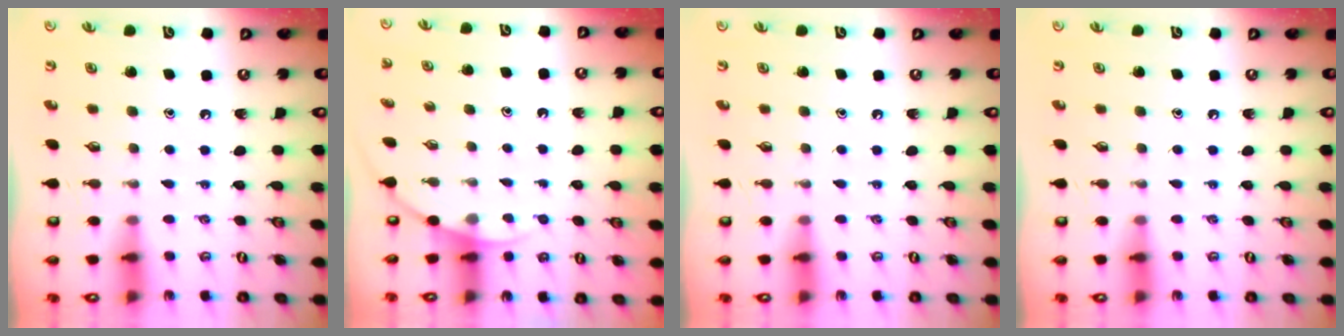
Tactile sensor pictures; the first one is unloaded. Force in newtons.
{"total": 4.0, "press": 4.0, "slide": 0.3}
{"total": 0.0}
{"total": 0.0}